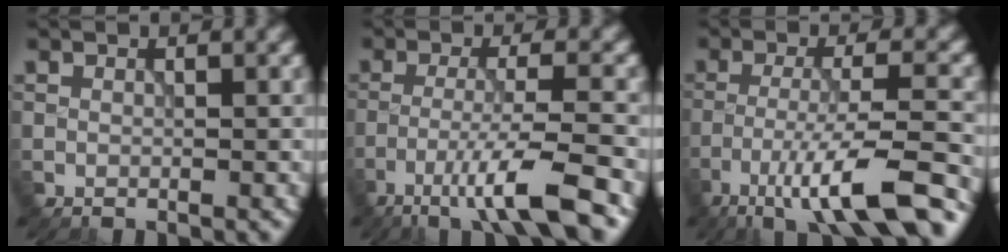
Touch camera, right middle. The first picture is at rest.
{"total": 7.1, "force": [-4.2, 0.7, 5.6], "torque": [-0.097, 0.001, -0.079]}
{"total": 10.1, "force": [-6.2, 2.0, 7.8], "torque": [-0.135, 0.004, -0.104]}